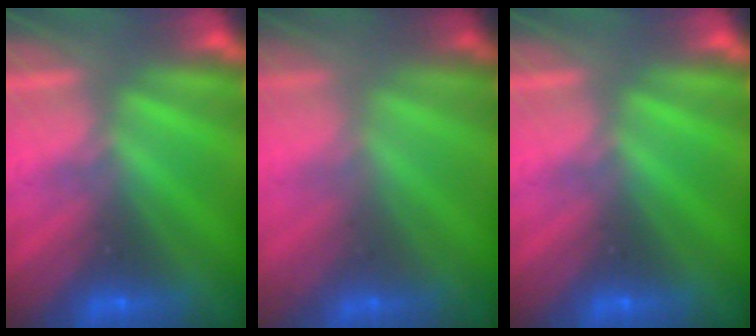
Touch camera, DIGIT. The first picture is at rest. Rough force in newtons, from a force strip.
{"total": 1.8}
{"total": 0.0}